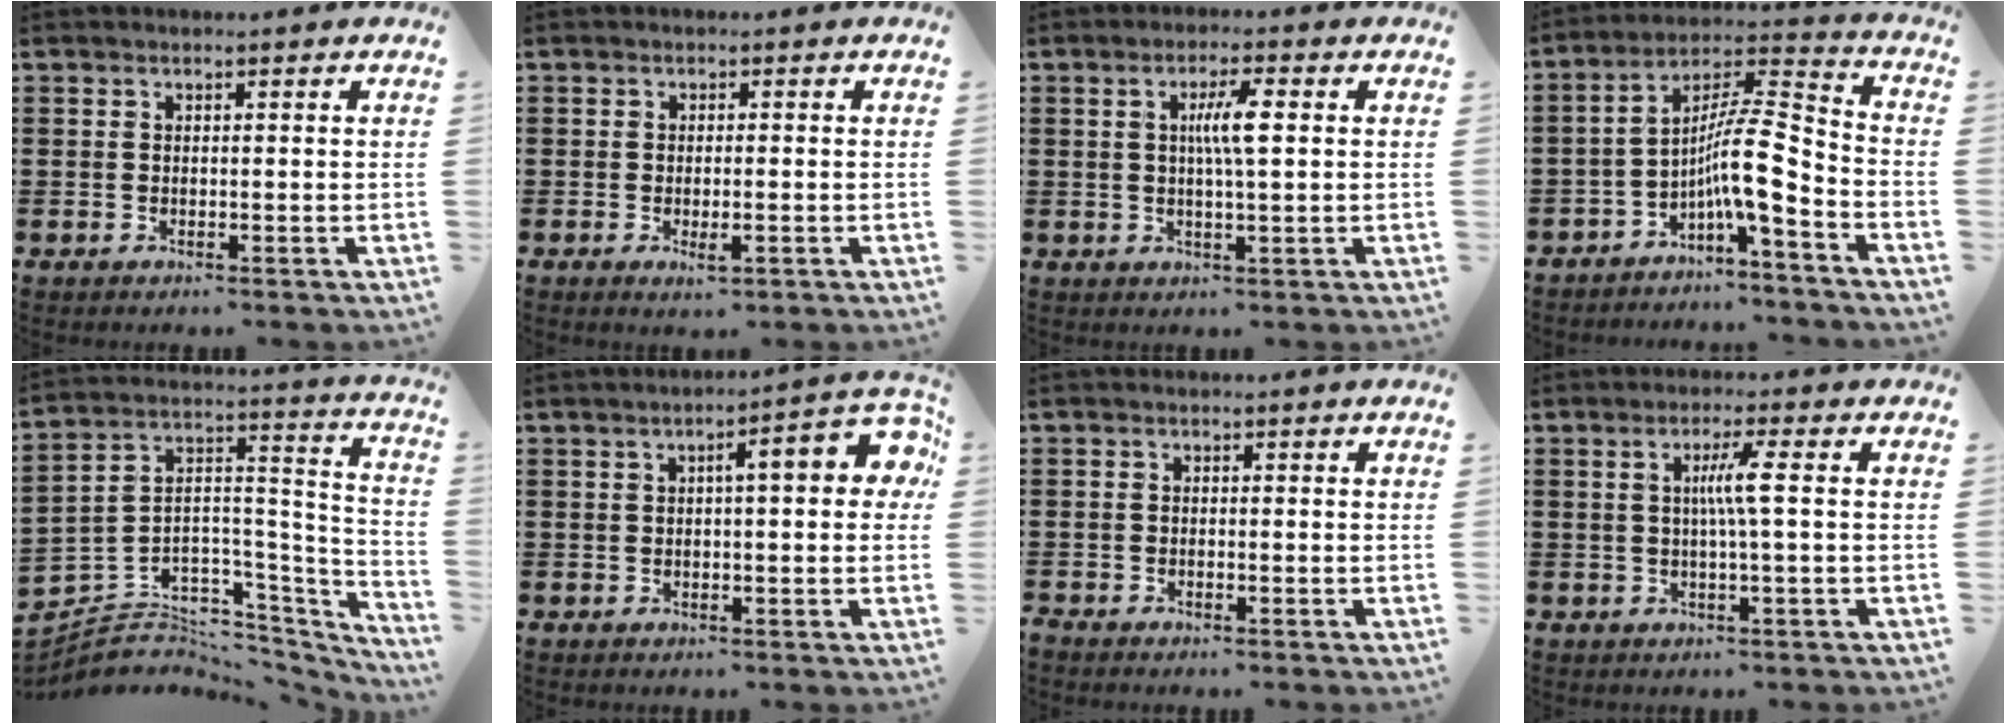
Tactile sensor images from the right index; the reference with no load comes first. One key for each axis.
{"total": 2.0, "fx": -0.8, "fy": 0.5, "fz": 1.7, "tx": -0.030, "ty": -0.001, "tz": -0.014}
{"total": 4.8, "fx": 0.7, "fy": 0.6, "fz": 4.7, "tx": -0.089, "ty": 0.002, "tz": 0.008}
{"total": 10.1, "fx": -3.8, "fy": 1.8, "fz": 9.2, "tx": -0.166, "ty": -0.014, "tz": -0.077}
{"total": 4.4, "fx": -1.7, "fy": 3.9, "fz": 1.1, "tx": -0.037, "ty": -0.017, "tz": -0.030}
{"total": 7.2, "fx": 1.4, "fy": 1.5, "fz": 6.9, "tx": -0.099, "ty": -0.004, "tz": 0.014}
{"total": 1.0, "fx": -1.0, "fy": 0.1, "fz": 0.0, "tx": -0.003, "ty": 0.001, "tz": -0.020}
{"total": 4.2, "fx": 0.2, "fy": -0.4, "fz": 4.2, "tx": -0.079, "ty": -0.004, "tz": -0.003}